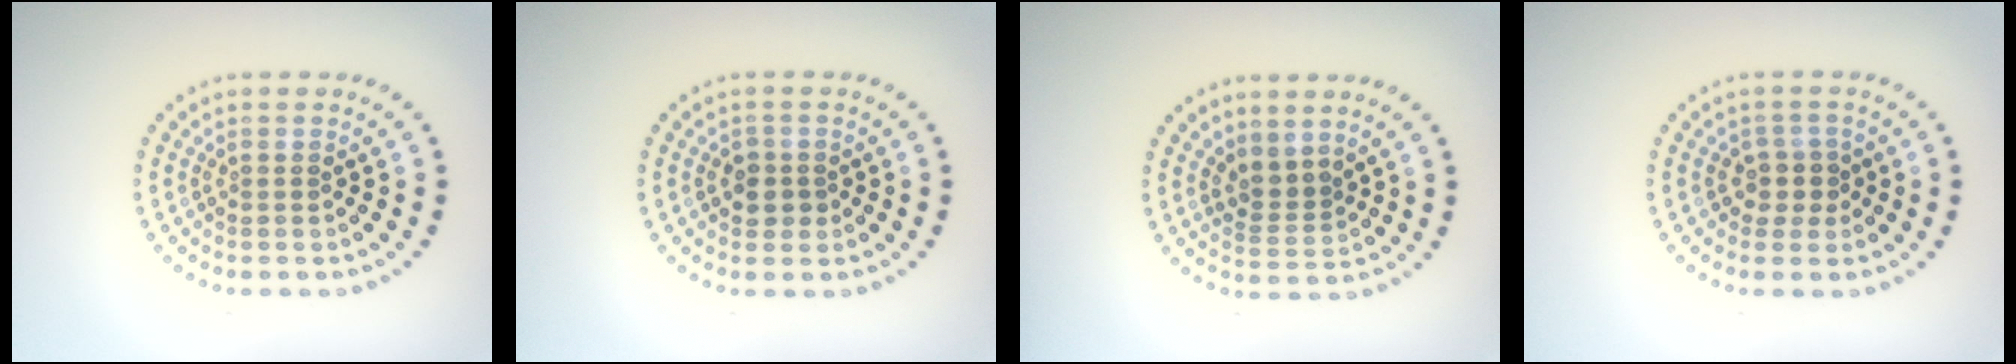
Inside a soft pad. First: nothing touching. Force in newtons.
{"total": 1.8, "press": 1.7, "slide": 0.5}
{"total": 2.2, "press": 1.5, "slide": 1.6}
{"total": 2.1, "press": 1.7, "slide": 1.2}